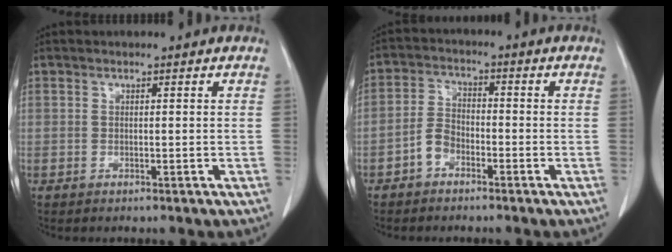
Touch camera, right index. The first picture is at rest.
{"total": 6.3, "force": [-3.7, 3.2, 3.9], "torque": [-0.093, 0.017, -0.079]}